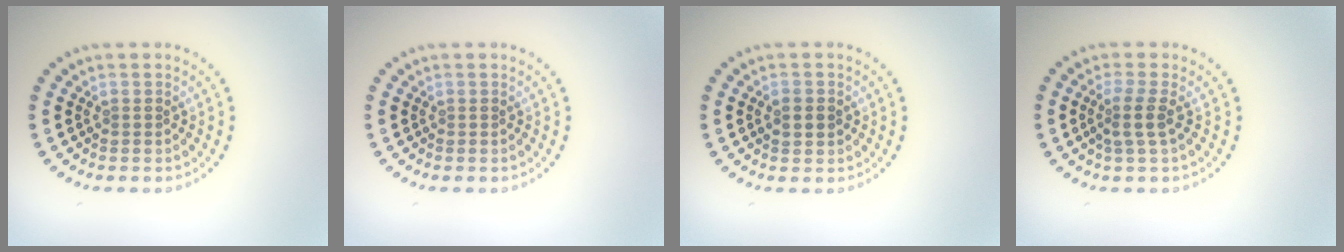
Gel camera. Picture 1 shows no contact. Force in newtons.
{"total": 0.0}
{"total": 1.6, "press": 1.6, "slide": 0.1}
{"total": 2.1, "press": 1.6, "slide": 1.4}